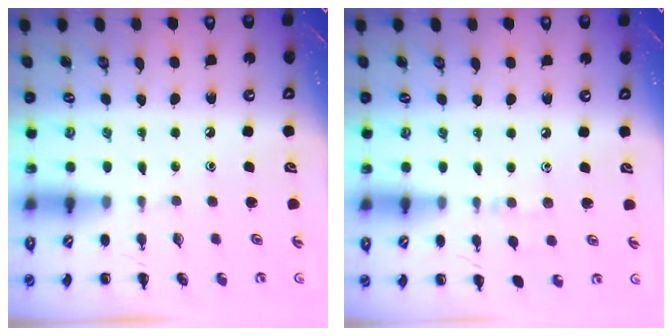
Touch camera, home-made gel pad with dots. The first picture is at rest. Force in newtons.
{"total": 3.9, "press": 3.6, "slide": 1.5}